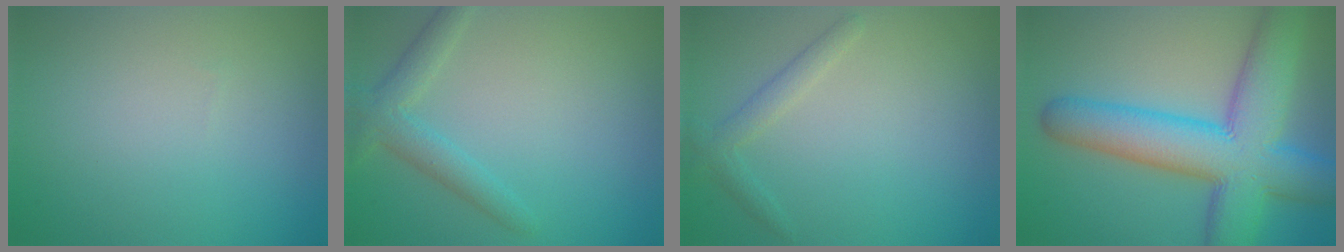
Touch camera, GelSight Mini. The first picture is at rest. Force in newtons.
{"total": 2.8, "press": 2.8, "slide": 0.1}
{"total": 1.7, "press": 1.7, "slide": 0.0}
{"total": 11.6, "press": 11.6, "slide": 0.3}